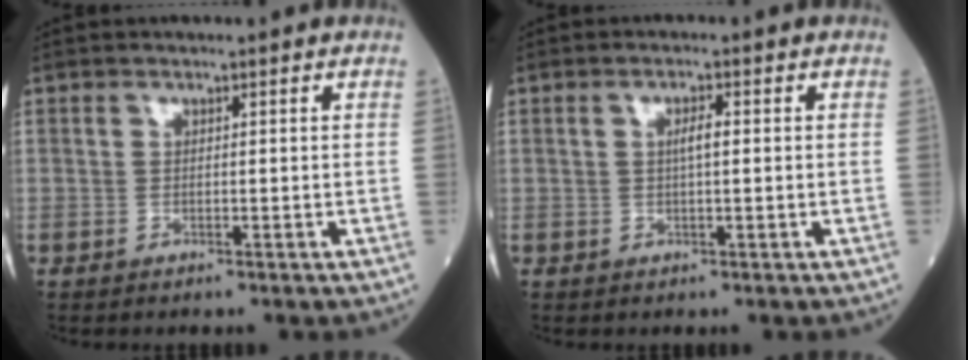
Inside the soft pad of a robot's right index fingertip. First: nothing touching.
{"total": 2.0, "force": [0.2, 0.3, 2.0], "torque": [-0.037, 0.003, 0.002]}